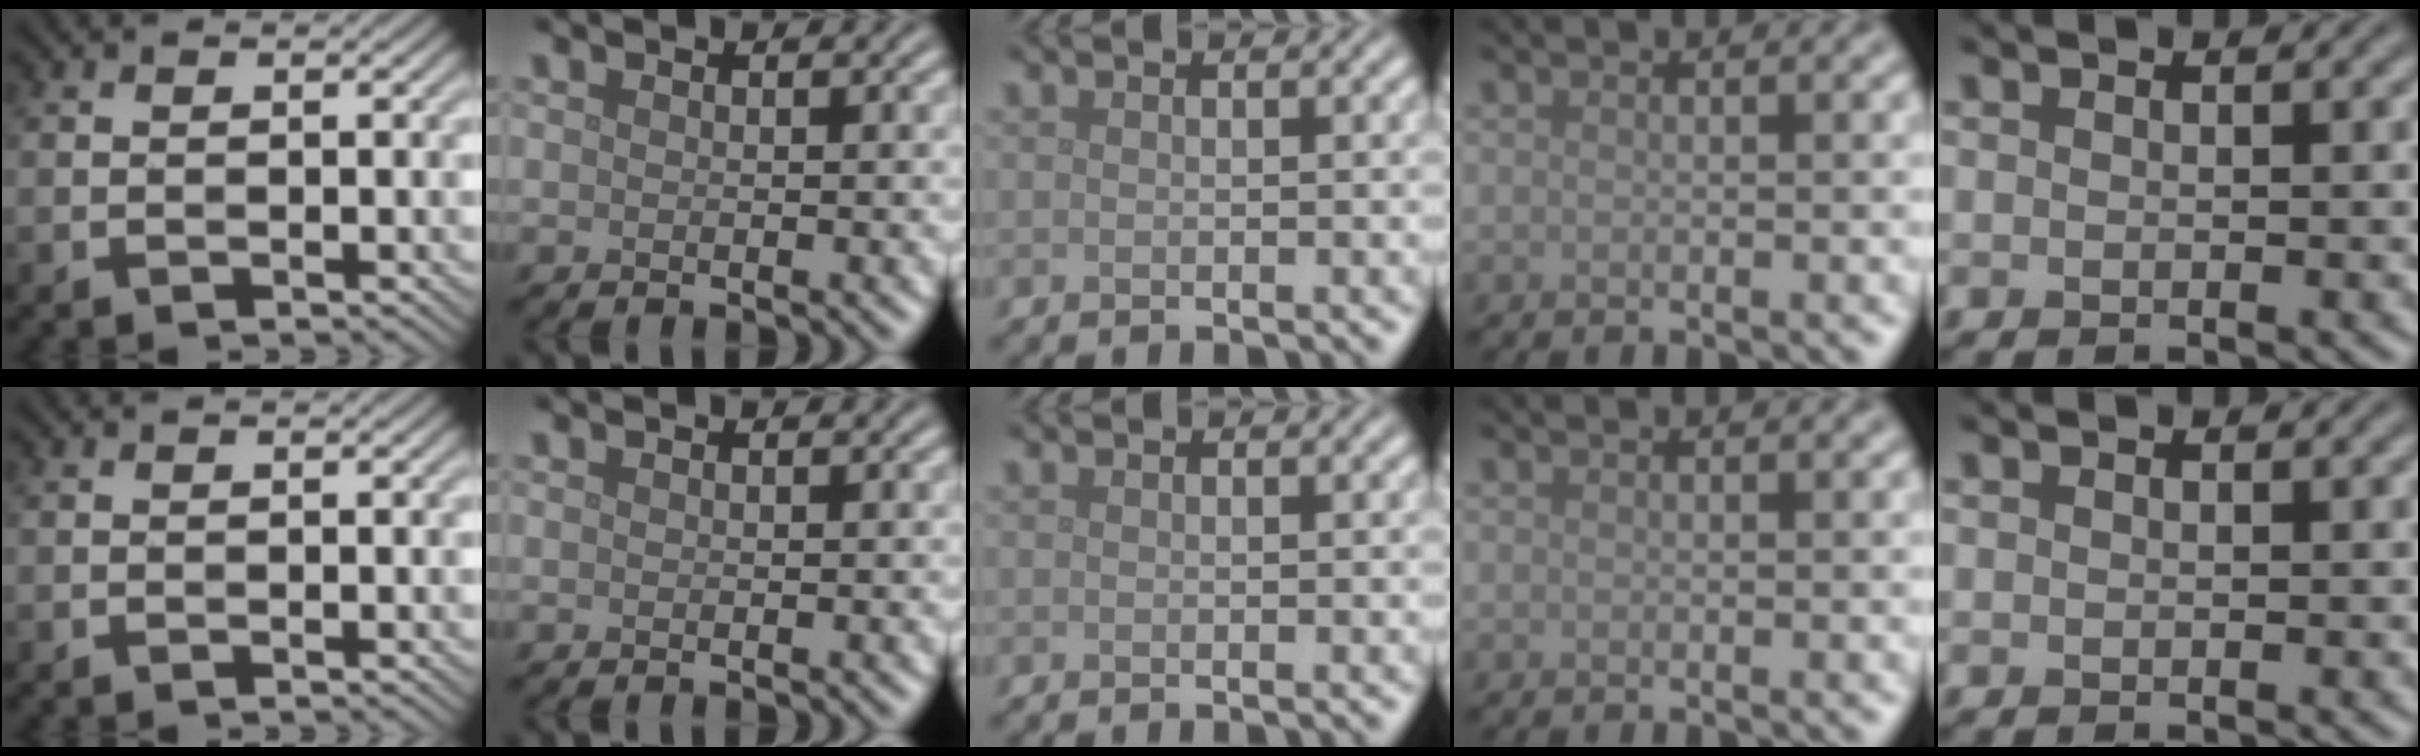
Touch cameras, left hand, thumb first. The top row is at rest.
{}